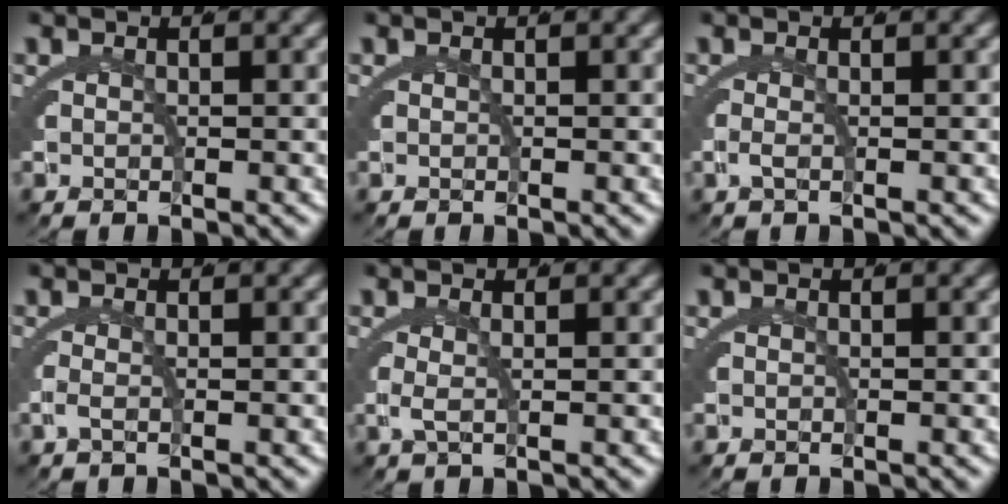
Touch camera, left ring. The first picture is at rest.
{"total": 0.0}
{"total": 1.0, "force": [-0.2, -0.3, 0.9], "torque": [-0.024, -0.009, -0.001]}
{"total": 1.1, "force": [-0.2, -0.3, 1.0], "torque": [-0.029, -0.009, -0.002]}
{"total": 1.6, "force": [0.5, -0.1, 1.5], "torque": [-0.040, -0.012, 0.015]}
{"total": 0.0}